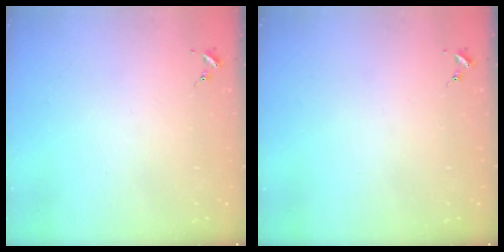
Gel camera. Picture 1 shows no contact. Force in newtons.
{"total": 0.0}